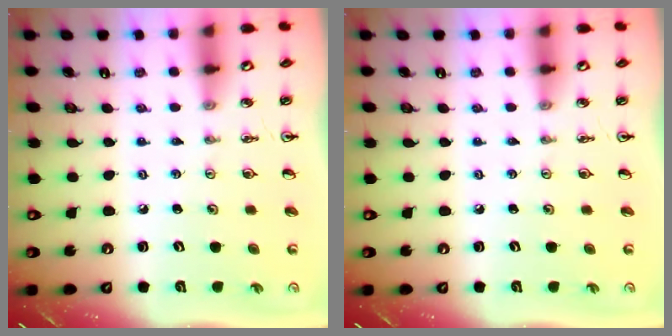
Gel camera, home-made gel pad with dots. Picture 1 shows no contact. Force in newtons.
{"total": 0.0}